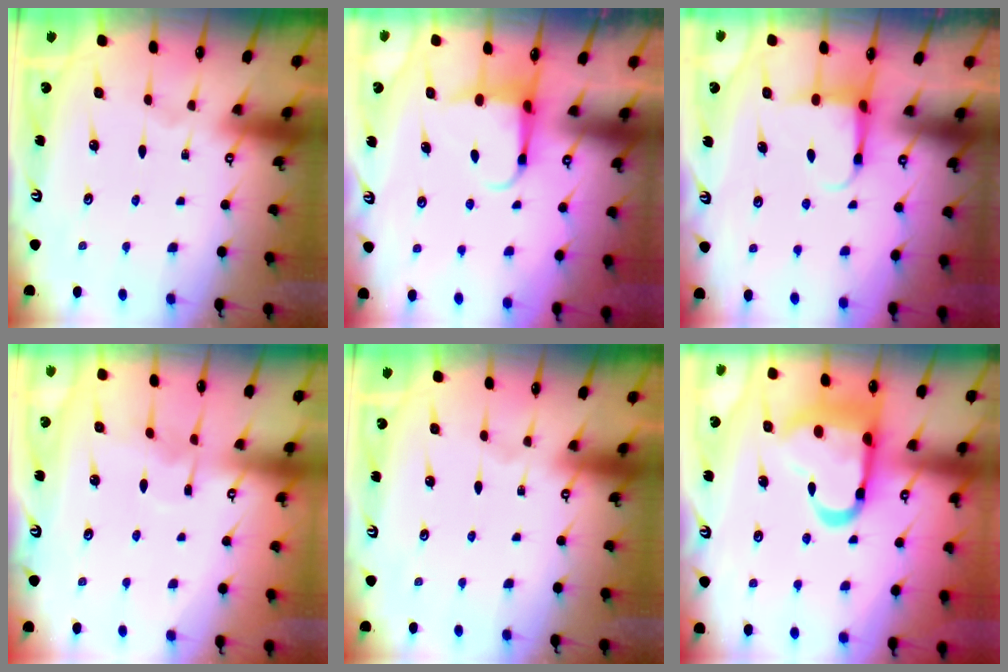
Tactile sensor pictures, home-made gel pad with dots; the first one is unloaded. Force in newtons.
{"total": 3.8, "press": 3.7, "slide": 0.7}
{"total": 3.9, "press": 3.8, "slide": 0.6}
{"total": 4.1, "press": 4.0, "slide": 0.6}
{"total": 0.0}
{"total": 19.2, "press": 19.0, "slide": 2.3}